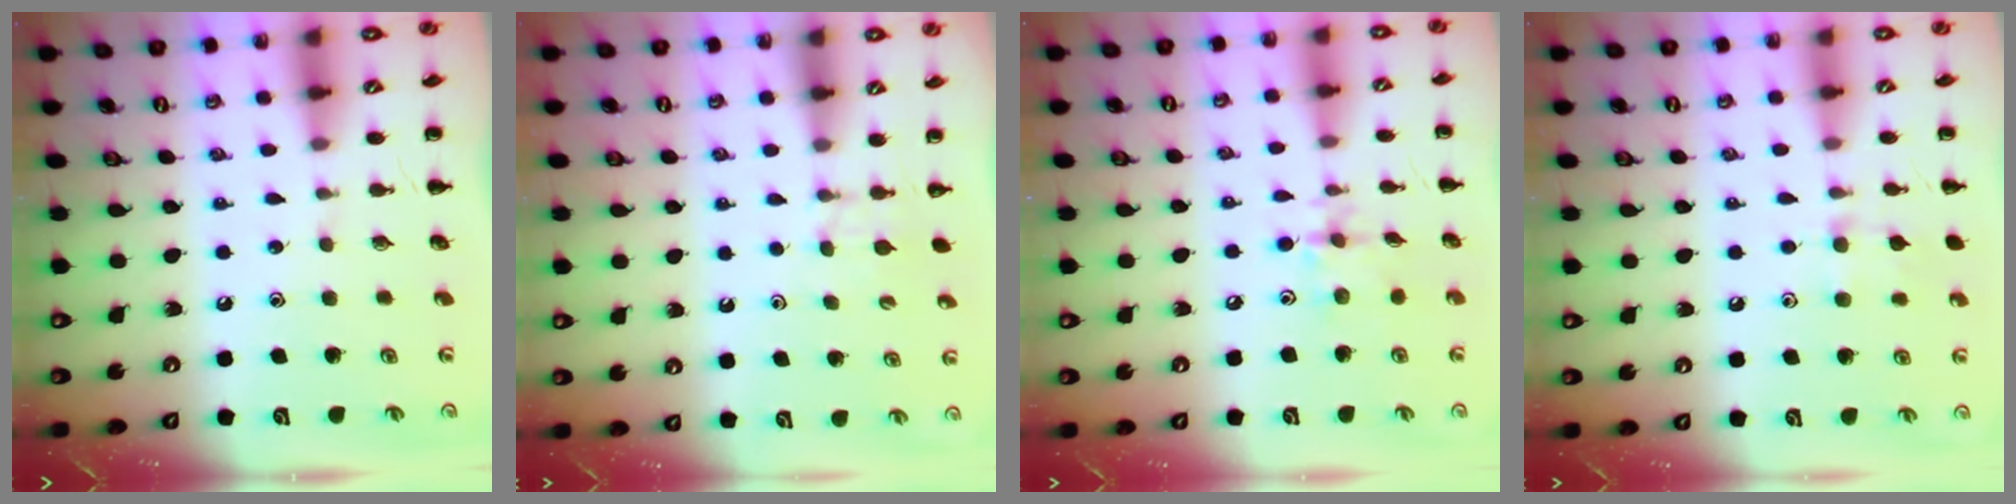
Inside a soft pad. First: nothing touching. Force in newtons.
{"total": 2.9, "press": 2.7, "slide": 1.1}
{"total": 5.9, "press": 5.9, "slide": 0.6}
{"total": 8.0, "press": 7.6, "slide": 2.7}